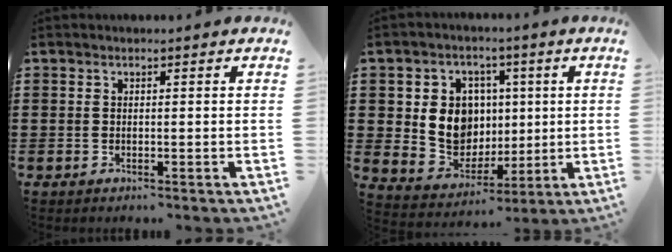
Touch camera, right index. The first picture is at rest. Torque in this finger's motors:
{"motor_torque": [1.43, 0.53, 0.39, 0.14]}